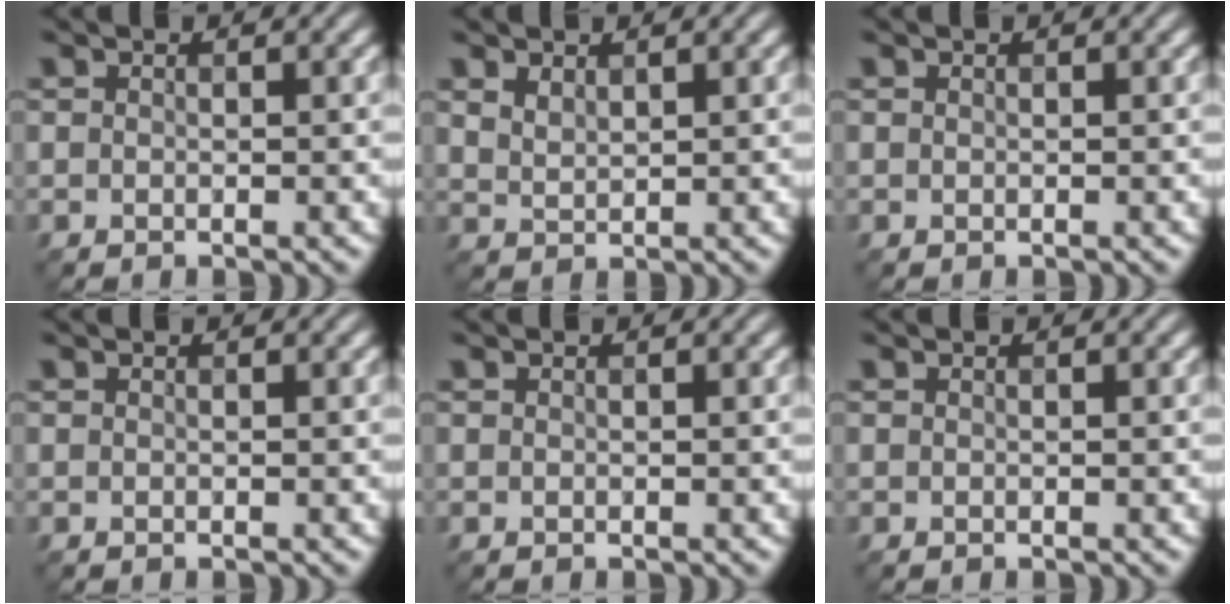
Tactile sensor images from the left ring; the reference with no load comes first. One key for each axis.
{"total": 1.5, "fx": 1.1, "fy": 0.6, "fz": 0.7, "tx": -0.020, "ty": -0.003, "tz": 0.027}
{"total": 0.0}
{"total": 0.0}
{"total": 0.0}
{"total": 0.0}